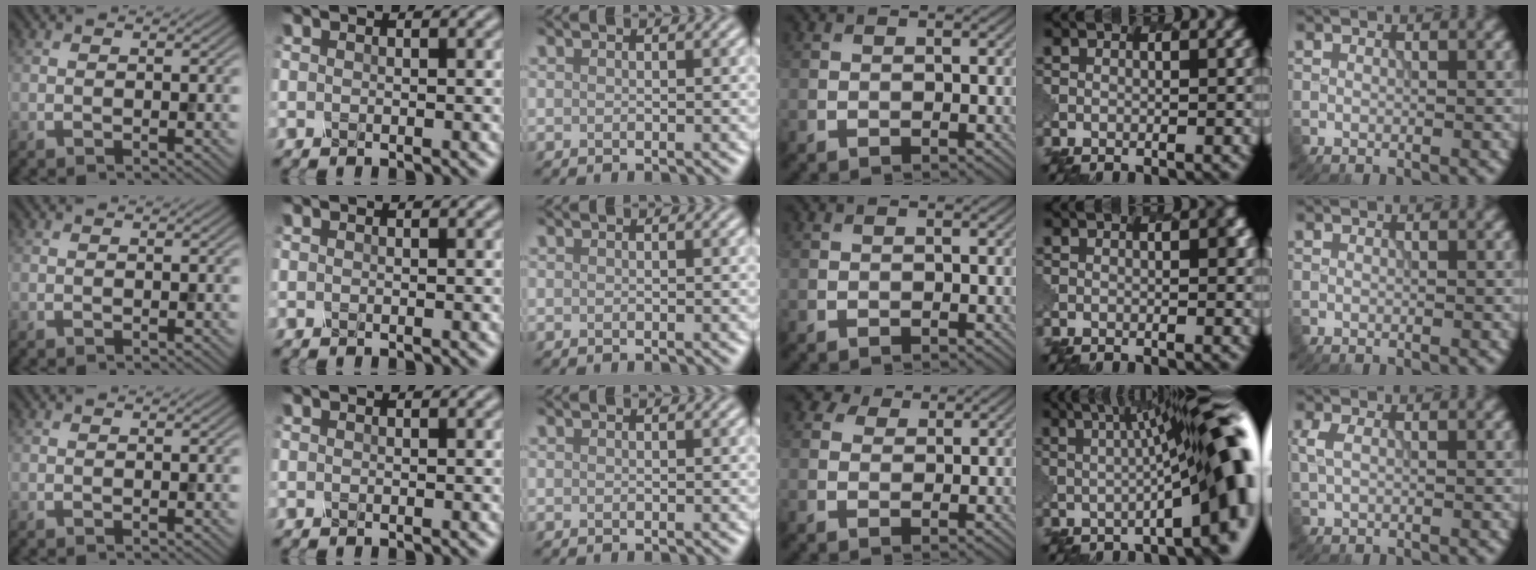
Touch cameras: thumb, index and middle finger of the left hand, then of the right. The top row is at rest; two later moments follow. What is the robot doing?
{"motion": "dispense", "object": "spray bottle"}